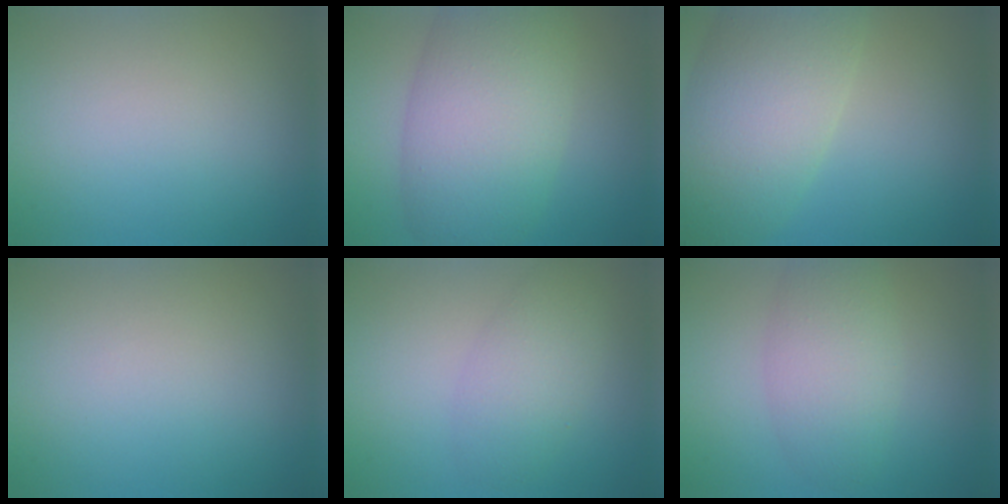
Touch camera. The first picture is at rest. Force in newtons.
{"total": 10.0, "press": 9.9, "slide": 0.7}
{"total": 9.3, "press": 9.2, "slide": 0.8}
{"total": 0.0}
{"total": 3.5, "press": 3.5, "slide": 0.1}
{"total": 4.6, "press": 4.6, "slide": 0.3}